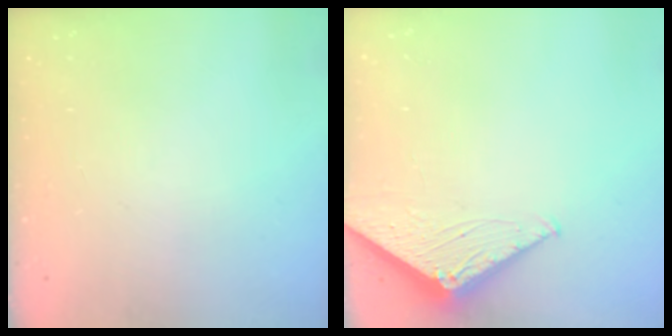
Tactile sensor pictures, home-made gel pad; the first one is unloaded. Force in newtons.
{"total": 2.8, "press": 2.8, "slide": 0.2}